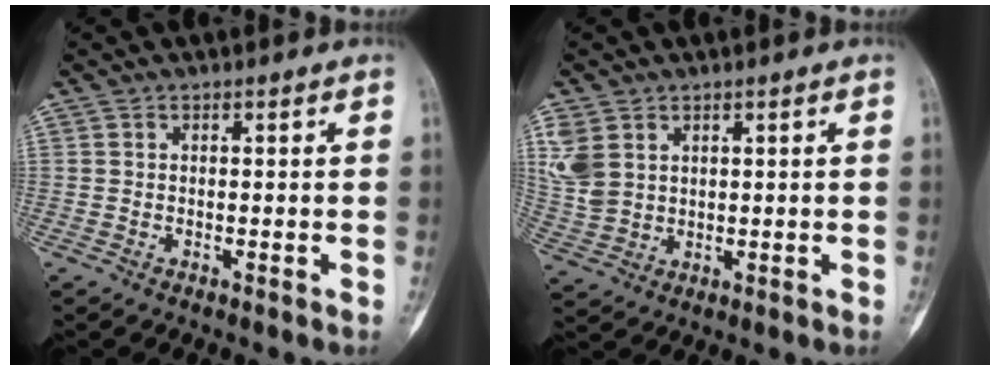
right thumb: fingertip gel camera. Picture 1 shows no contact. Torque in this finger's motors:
{"motor_torque": [0.24, 0.31, 0.88, 0.44, 0.04]}